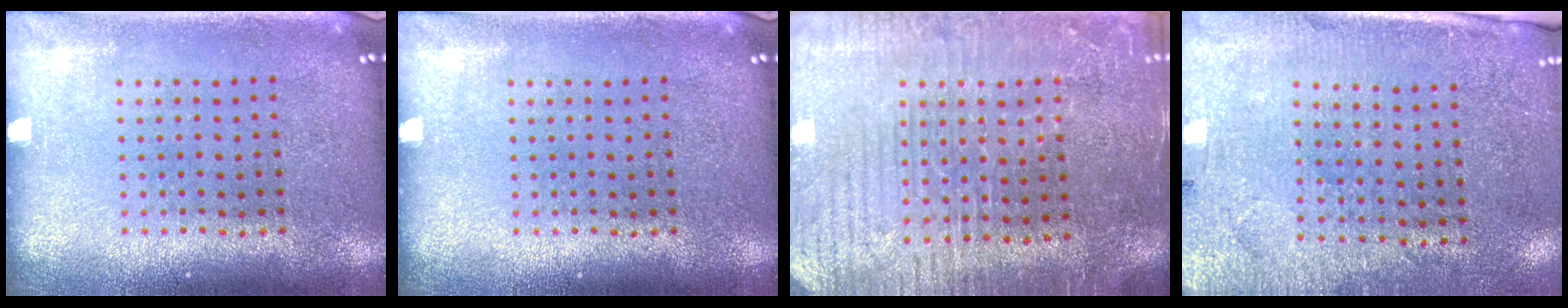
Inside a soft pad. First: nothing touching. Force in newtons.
{"total": 0.0}
{"total": 3.7, "press": 3.5, "slide": 1.1}
{"total": 2.8, "press": 2.6, "slide": 1.2}